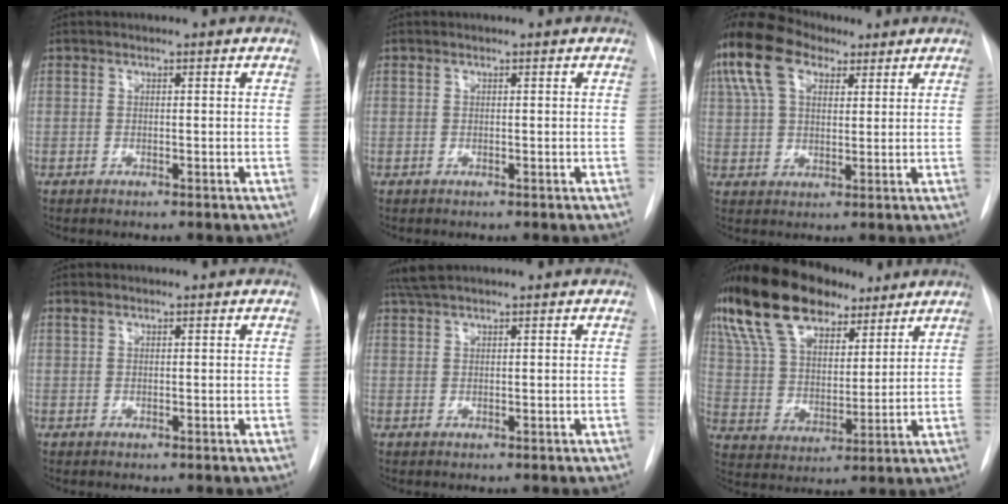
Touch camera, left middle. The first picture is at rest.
{"total": 0.0}
{"total": 17.3, "force": [9.8, 9.9, 10.2], "torque": [-0.259, 0.064, 0.179]}
{"total": 0.8, "force": [0.6, 0.4, 0.4], "torque": [-0.010, 0.012, 0.012]}
{"total": 3.1, "force": [2.6, 0.1, 1.6], "torque": [-0.032, 0.020, 0.054]}
{"total": 19.9, "force": [13.3, 9.5, 11.4], "torque": [-0.242, 0.049, 0.240]}